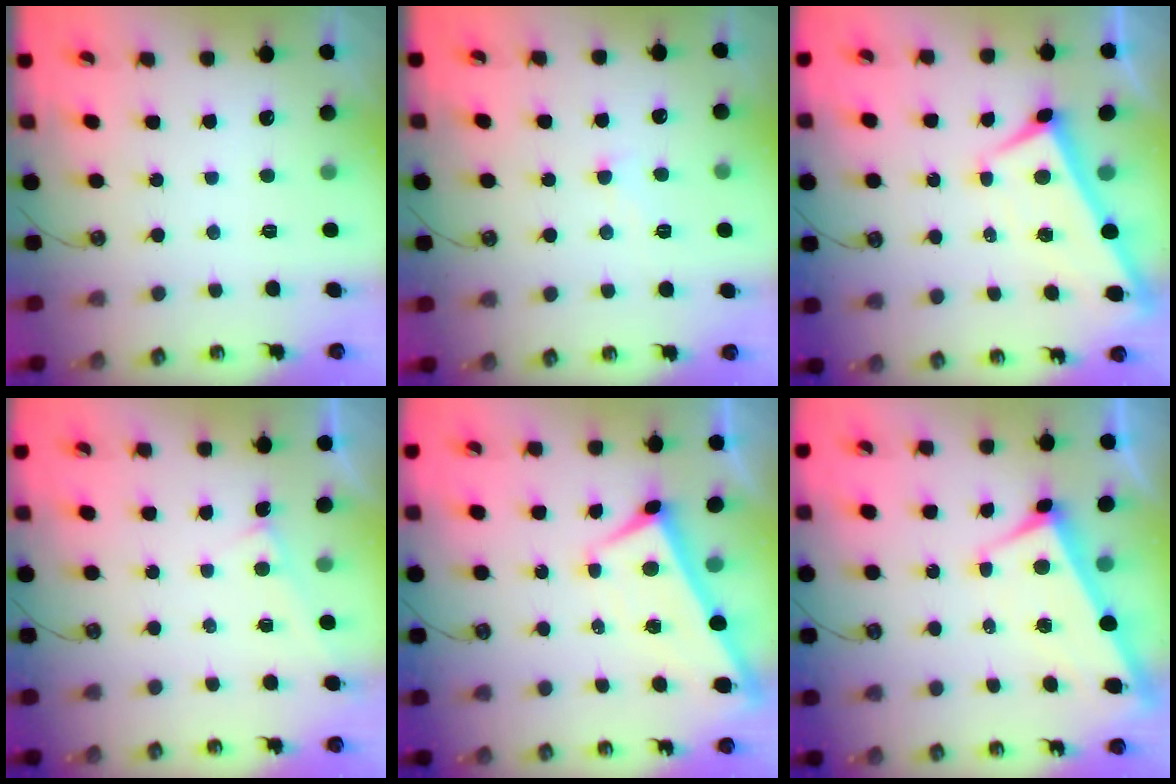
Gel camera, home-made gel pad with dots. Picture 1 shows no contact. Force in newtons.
{"total": 2.0, "press": 2.0, "slide": 0.4}
{"total": 3.3, "press": 3.3, "slide": 0.6}
{"total": 2.9, "press": 2.9, "slide": 0.1}
{"total": 2.7, "press": 2.6, "slide": 0.3}
{"total": 2.9, "press": 2.8, "slide": 0.9}